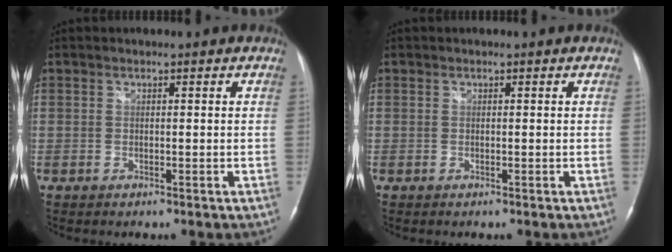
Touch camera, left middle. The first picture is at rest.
{"total": 0.0}